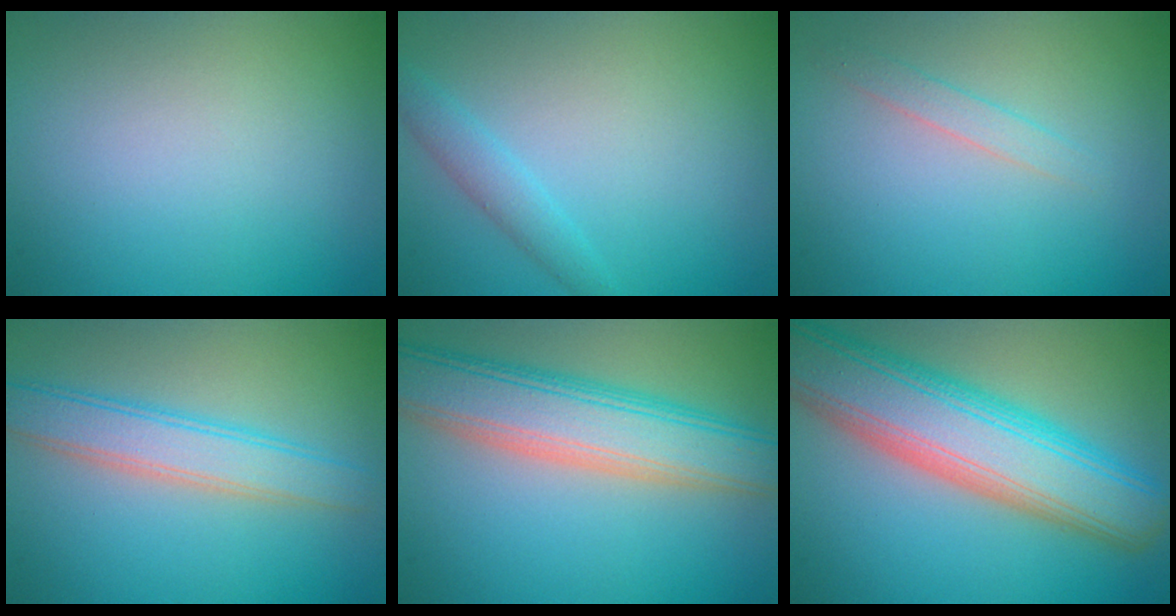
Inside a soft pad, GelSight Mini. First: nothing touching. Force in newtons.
{"total": 1.9, "press": 1.9, "slide": 0.1}
{"total": 1.3, "press": 1.3, "slide": 0.0}
{"total": 4.1, "press": 4.1, "slide": 0.2}
{"total": 7.9, "press": 7.9, "slide": 0.3}
{"total": 10.5, "press": 10.5, "slide": 0.4}